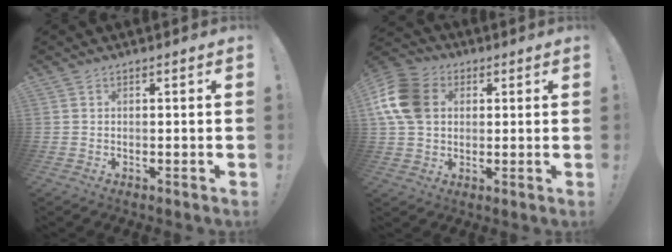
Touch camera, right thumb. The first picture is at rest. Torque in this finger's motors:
{"motor_torque": [0.99, 1.00, 0.35, 0.27, 0.32]}